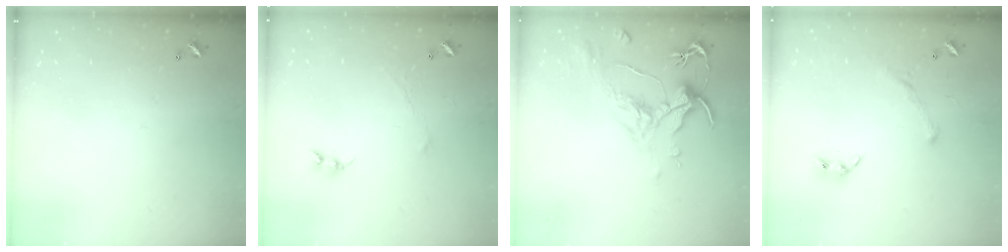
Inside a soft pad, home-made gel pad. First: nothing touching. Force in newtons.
{"total": 0.0}
{"total": 1.6, "press": 0.7, "slide": 1.4}
{"total": 2.2, "press": 2.0, "slide": 1.1}